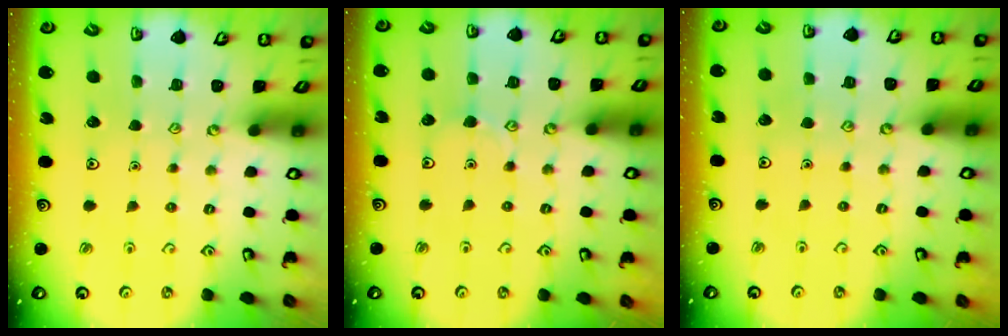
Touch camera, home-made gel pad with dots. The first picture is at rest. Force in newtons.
{"total": 4.2, "press": 4.2, "slide": 0.4}
{"total": 3.8, "press": 3.8, "slide": 0.3}